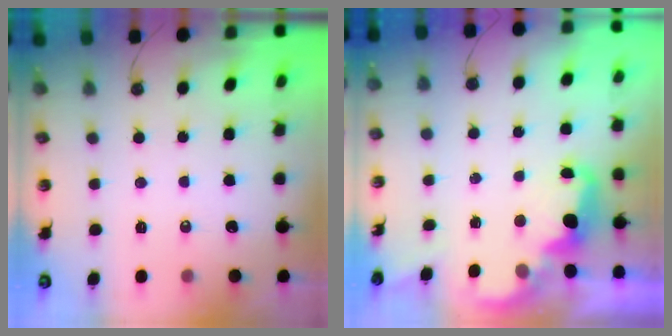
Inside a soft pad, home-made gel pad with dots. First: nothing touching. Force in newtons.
{"total": 2.6, "press": 2.5, "slide": 0.7}